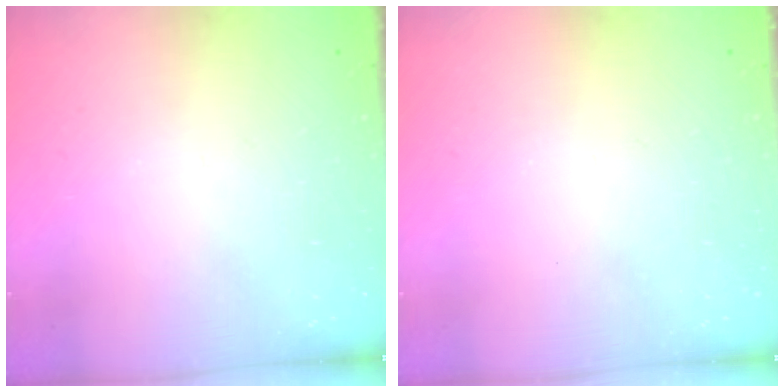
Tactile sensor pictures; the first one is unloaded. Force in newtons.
{"total": 1.8, "press": 1.8, "slide": 0.4}